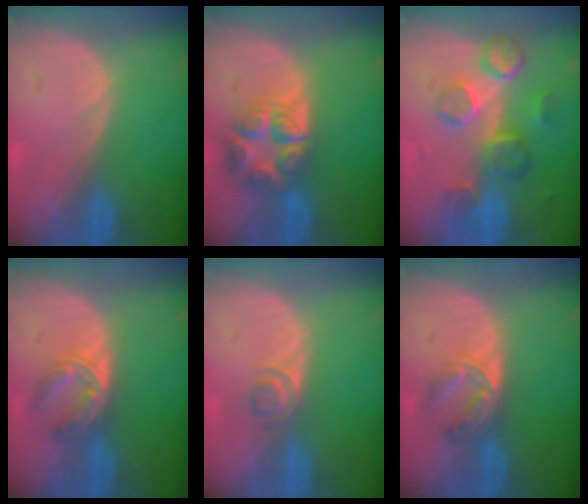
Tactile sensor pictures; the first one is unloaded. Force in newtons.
{"total": 8.2, "press": 7.2, "slide": 3.9}
{"total": 8.4, "press": 7.7, "slide": 3.5}
{"total": 6.0, "press": 5.0, "slide": 3.3}
{"total": 2.3, "press": 2.1, "slide": 1.0}
{"total": 5.8, "press": 4.7, "slide": 3.5}